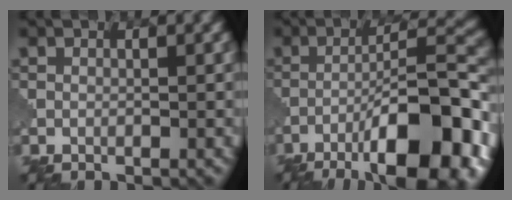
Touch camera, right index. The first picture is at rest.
{"total": 13.0, "force": [-7.2, 2.8, 10.5], "torque": [-0.157, 0.016, -0.114]}